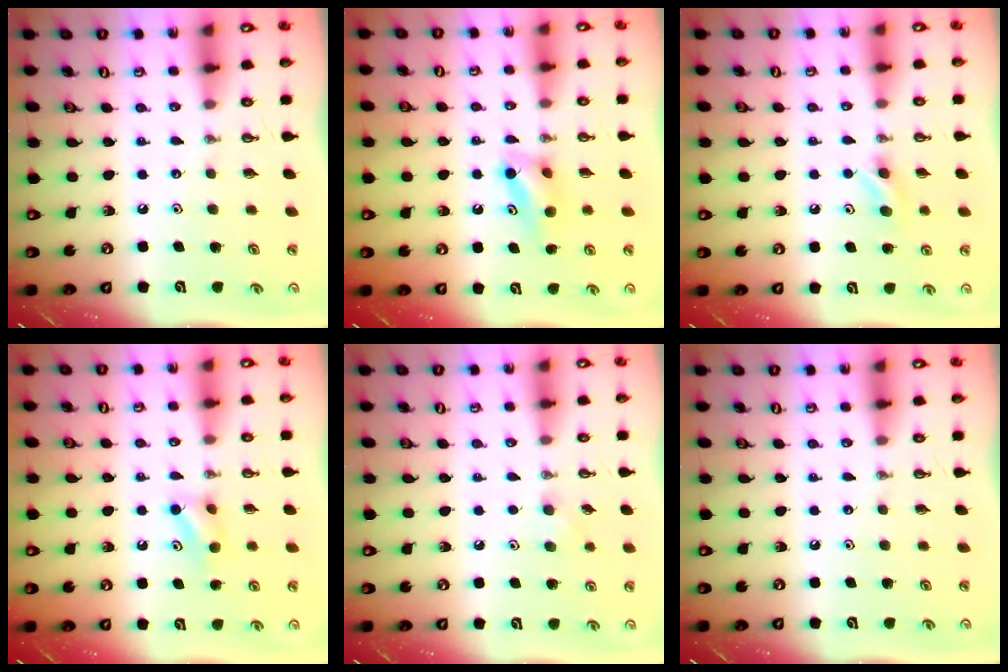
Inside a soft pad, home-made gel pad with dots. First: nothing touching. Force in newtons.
{"total": 6.2, "press": 6.2, "slide": 0.8}
{"total": 5.0, "press": 4.1, "slide": 2.8}
{"total": 5.3, "press": 5.2, "slide": 0.6}
{"total": 5.1, "press": 4.6, "slide": 2.2}
{"total": 0.0}